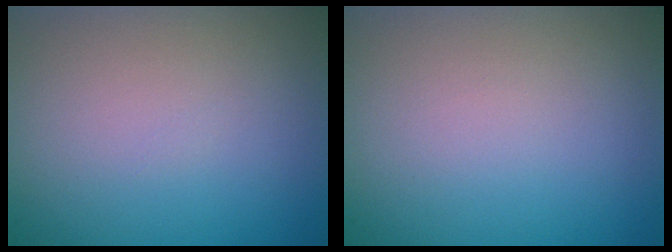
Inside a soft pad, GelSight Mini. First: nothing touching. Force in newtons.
{"total": 0.0}